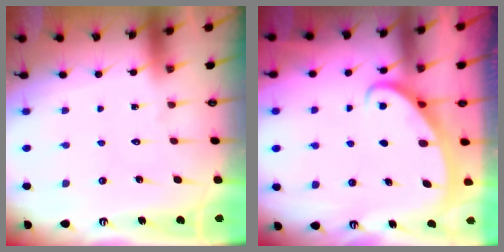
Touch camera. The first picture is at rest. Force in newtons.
{"total": 2.6, "press": 2.6, "slide": 0.4}